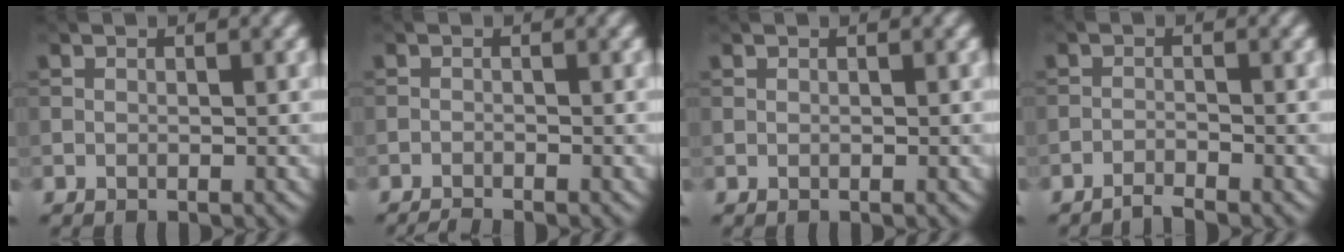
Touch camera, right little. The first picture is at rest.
{"total": 1.5, "force": [-1.4, 0.1, 0.6], "torque": [-0.008, 0.001, -0.031]}
{"total": 0.0}
{"total": 1.6, "force": [-1.5, 0.0, 0.6], "torque": [-0.009, 0.002, -0.035]}